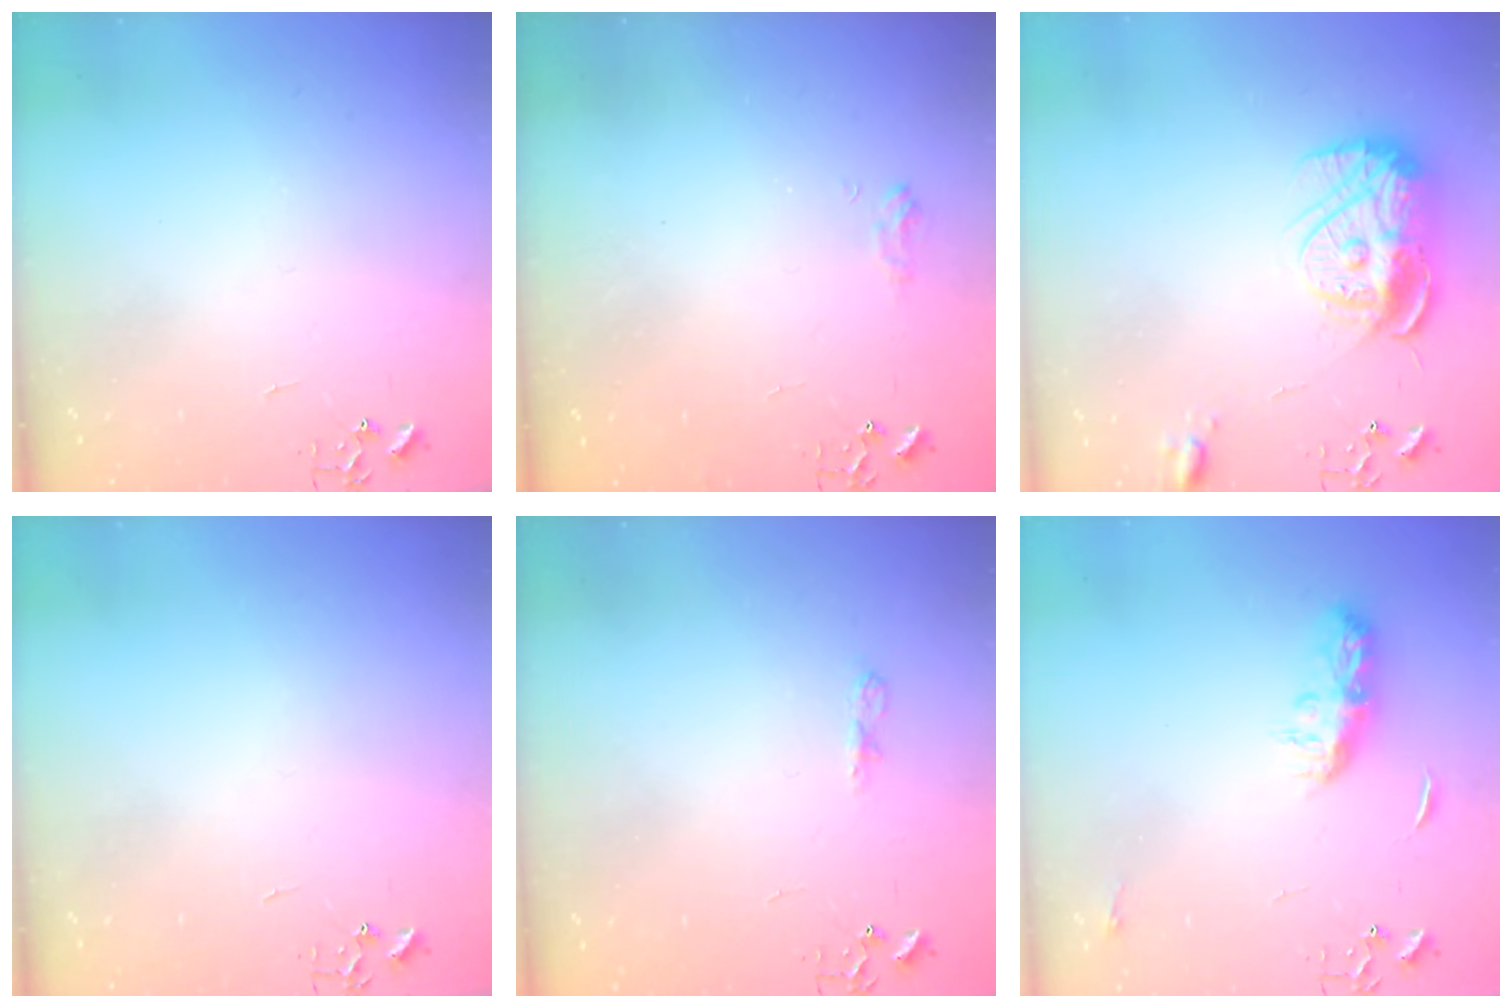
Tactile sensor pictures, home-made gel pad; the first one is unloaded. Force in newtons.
{"total": 7.5, "press": 7.4, "slide": 0.8}
{"total": 14.9, "press": 14.9, "slide": 1.4}
{"total": 0.0}
{"total": 6.2, "press": 6.2, "slide": 0.8}
{"total": 9.4, "press": 9.4, "slide": 0.3}